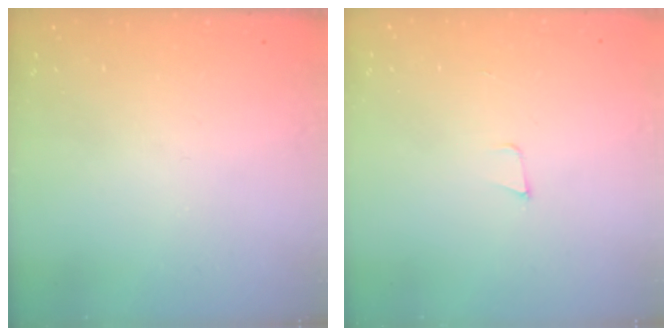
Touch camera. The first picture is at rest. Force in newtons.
{"total": 3.4, "press": 2.1, "slide": 2.7}